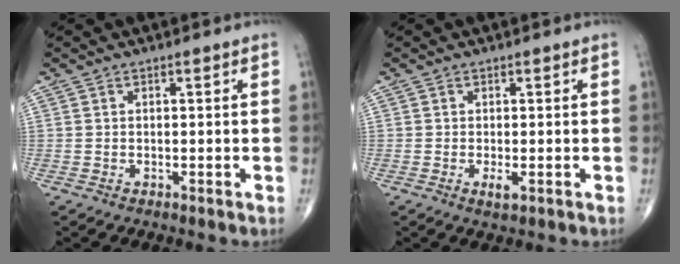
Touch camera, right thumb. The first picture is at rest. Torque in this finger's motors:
{"motor_torque": [0.01, 0.23, -0.09, -0.05, 0.01]}